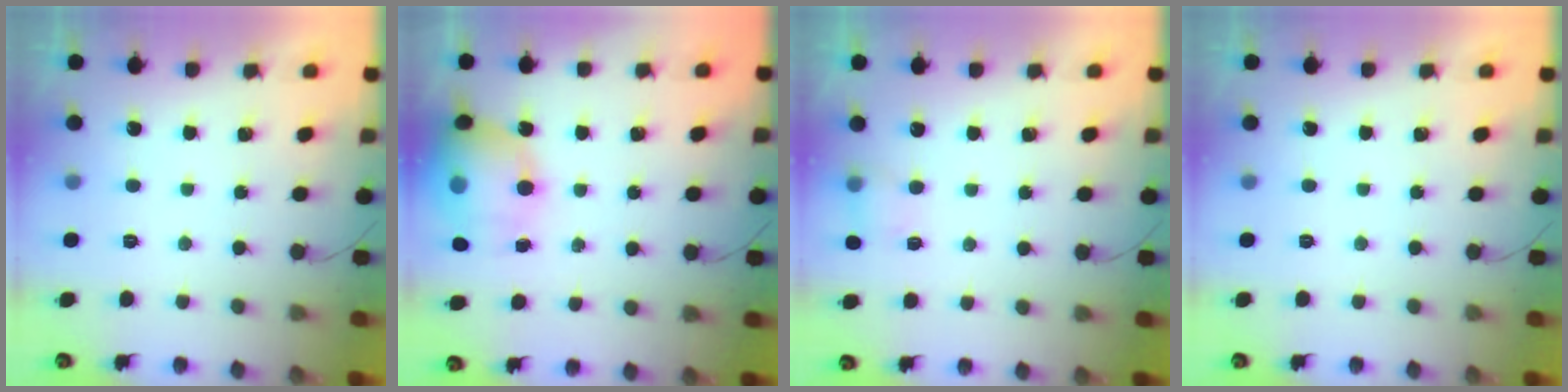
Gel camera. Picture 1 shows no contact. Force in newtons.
{"total": 16.4, "press": 16.0, "slide": 3.5}
{"total": 4.8, "press": 4.5, "slide": 1.4}
{"total": 0.0}